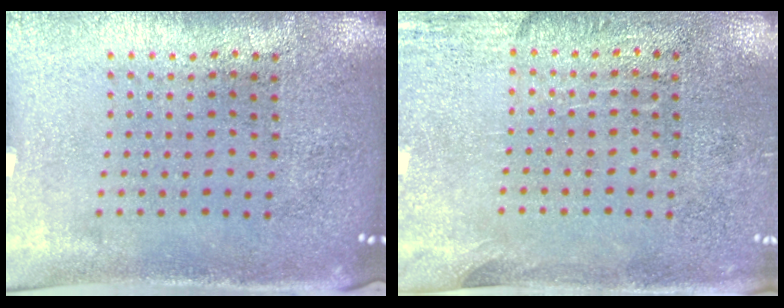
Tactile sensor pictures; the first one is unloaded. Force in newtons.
{"total": 2.8, "press": 2.4, "slide": 1.4}